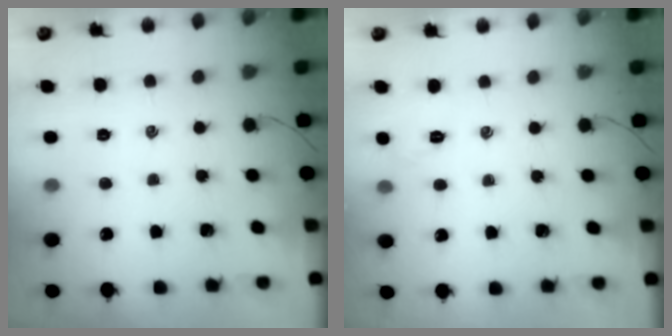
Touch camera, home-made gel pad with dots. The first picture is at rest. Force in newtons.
{"total": 2.5, "press": 2.4, "slide": 0.7}